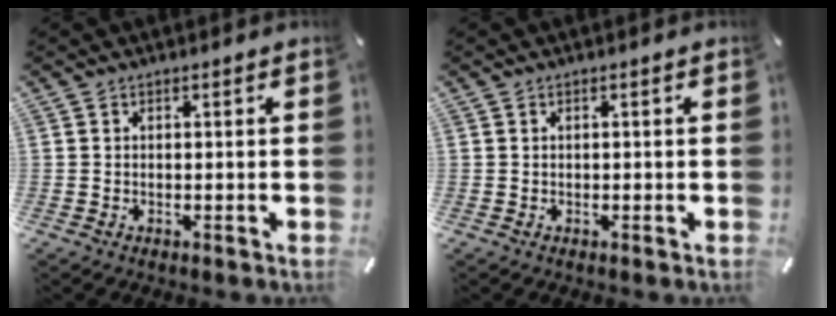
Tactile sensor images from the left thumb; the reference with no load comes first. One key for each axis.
{"total": 0.0}